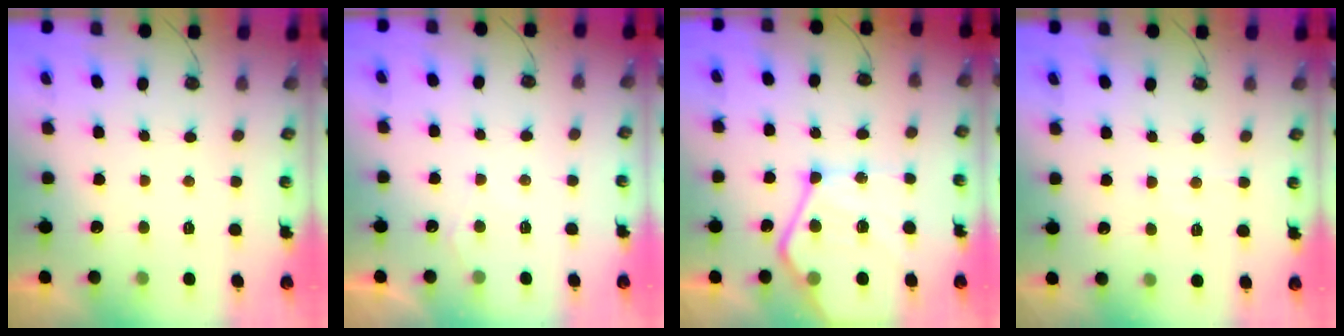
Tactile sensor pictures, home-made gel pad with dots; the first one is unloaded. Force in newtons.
{"total": 4.6, "press": 4.5, "slide": 0.6}
{"total": 19.6, "press": 19.5, "slide": 1.8}
{"total": 4.3, "press": 4.2, "slide": 0.6}